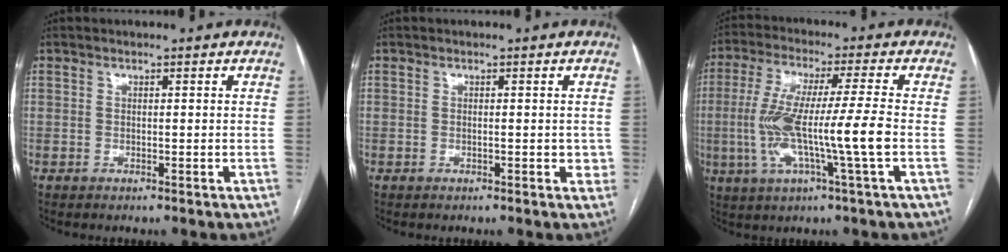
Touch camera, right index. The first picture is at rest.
{"total": 1.8, "force": [-0.1, 1.0, 1.5], "torque": [-0.015, 0.000, -0.001]}
{"total": 13.1, "force": [-2.1, -0.4, 12.9], "torque": [-0.259, -0.002, -0.043]}